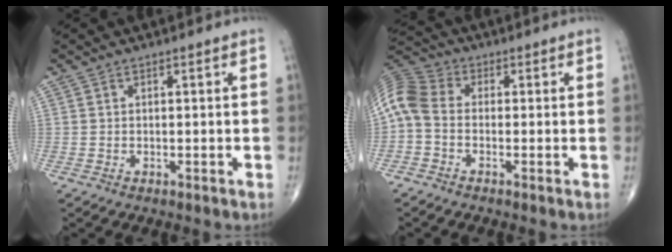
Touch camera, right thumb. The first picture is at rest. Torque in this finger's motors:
{"motor_torque": [-0.29, 0.35, 0.12, -0.56, 0.07]}